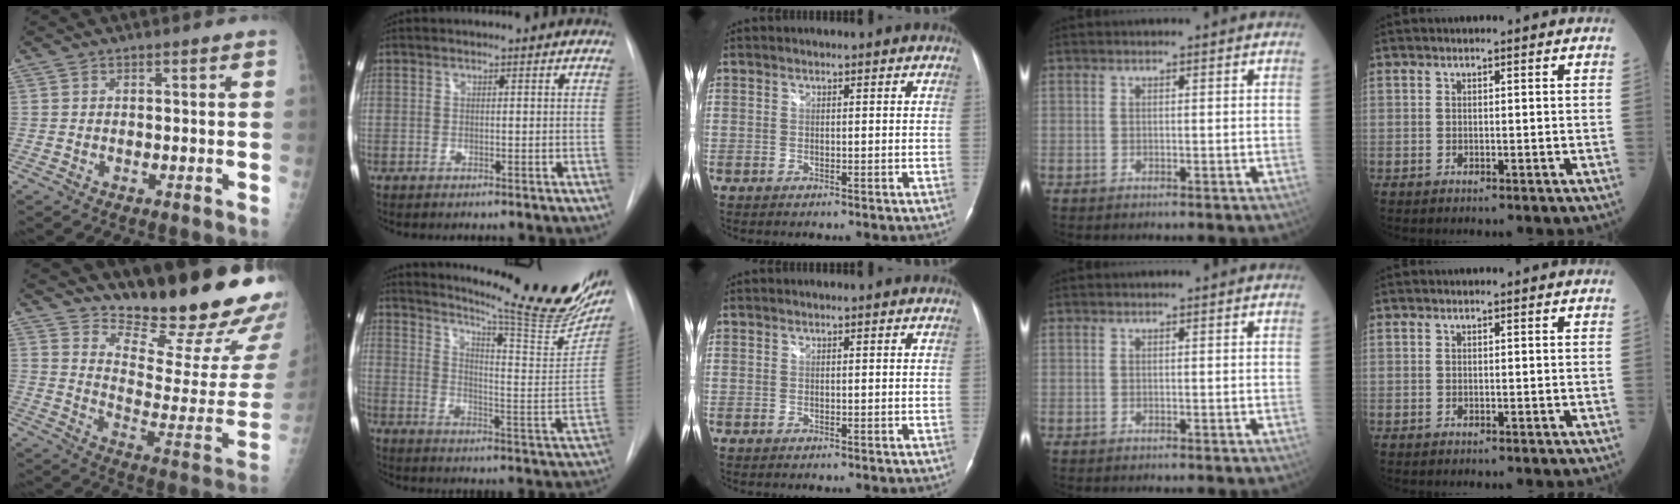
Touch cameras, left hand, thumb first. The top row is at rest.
{"thumb": {"total": 23.2, "force": [18.2, 5.2, 13.5], "torque": [-0.160, -0.142, 0.257]}, "index": {"total": 23.9, "force": [20.1, 2.2, 12.8], "torque": [-0.193, -0.077, 0.256]}}